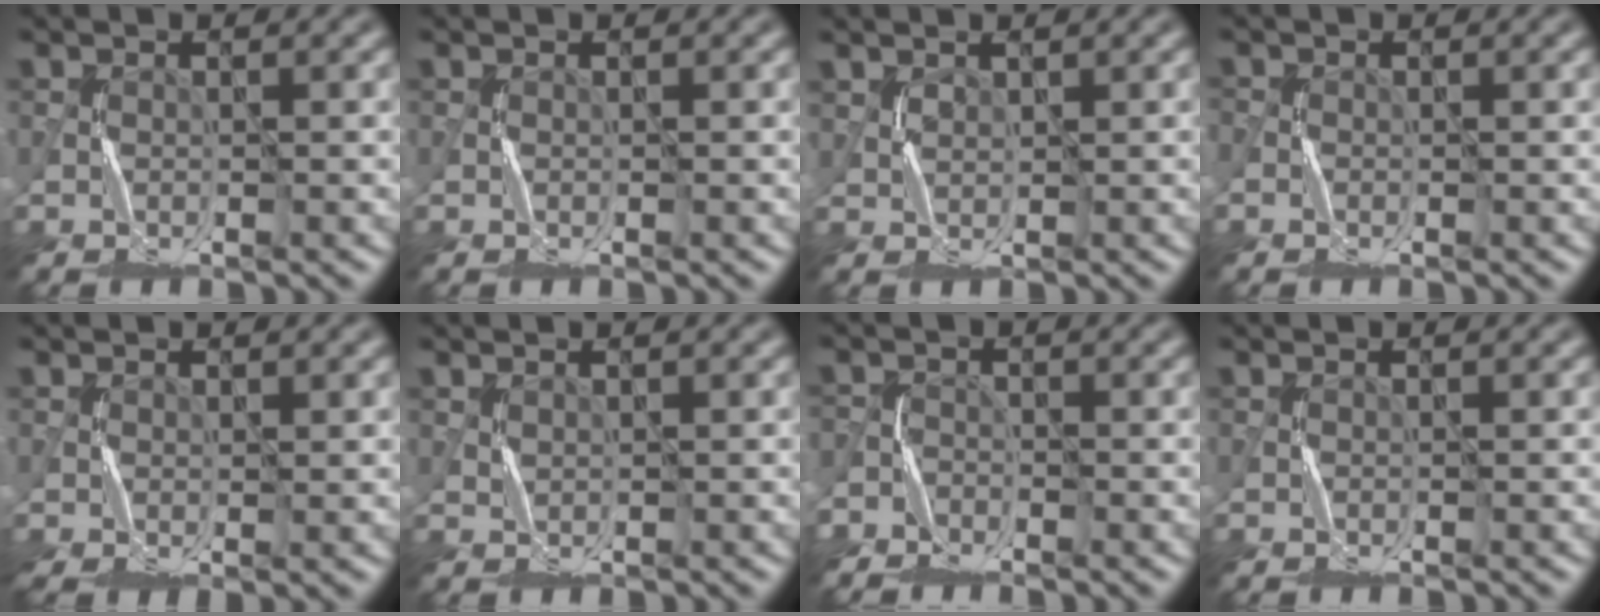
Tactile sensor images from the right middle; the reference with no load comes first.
{"total": 0.0}
{"total": 1.0, "force": [0.8, 0.5, 0.0], "torque": [-0.003, -0.001, 0.023]}
{"total": 0.8, "force": [-0.5, 0.6, 0.2], "torque": [0.000, -0.001, -0.011]}
{"total": 1.4, "force": [0.4, 0.6, 1.2], "torque": [-0.032, -0.001, 0.010]}
{"total": 0.7, "force": [0.6, 0.3, 0.1], "torque": [-0.005, -0.002, 0.017]}
{"total": 3.2, "force": [-2.8, 1.5, -0.4], "torque": [0.019, -0.001, -0.051]}
{"total": 0.0}